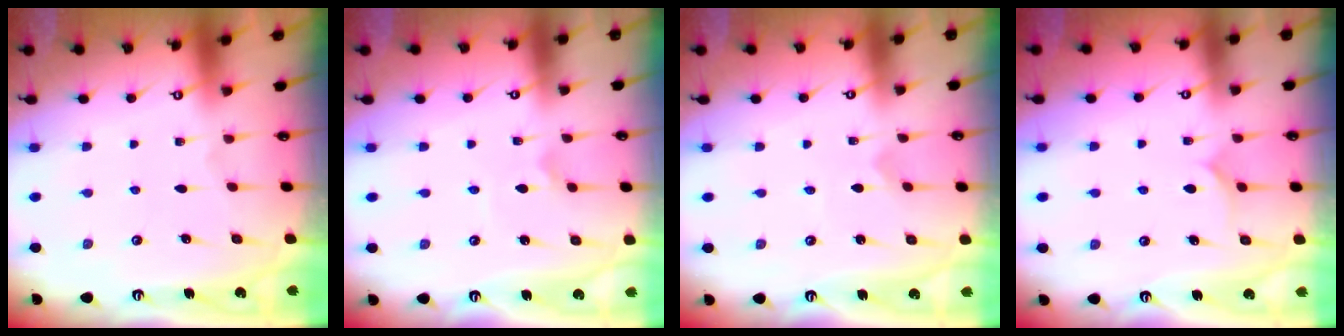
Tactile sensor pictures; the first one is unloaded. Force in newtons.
{"total": 2.5, "press": 2.4, "slide": 0.5}
{"total": 0.0}
{"total": 6.4, "press": 6.4, "slide": 0.4}